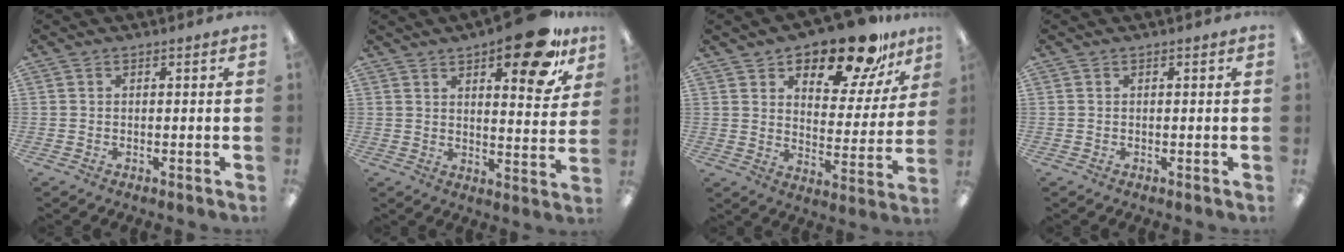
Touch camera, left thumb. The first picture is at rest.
{"total": 15.6, "force": [10.2, 5.1, 10.6], "torque": [-0.123, -0.064, 0.159]}
{"total": 17.0, "force": [13.6, 6.6, 7.8], "torque": [-0.123, -0.090, 0.234]}
{"total": 0.0}